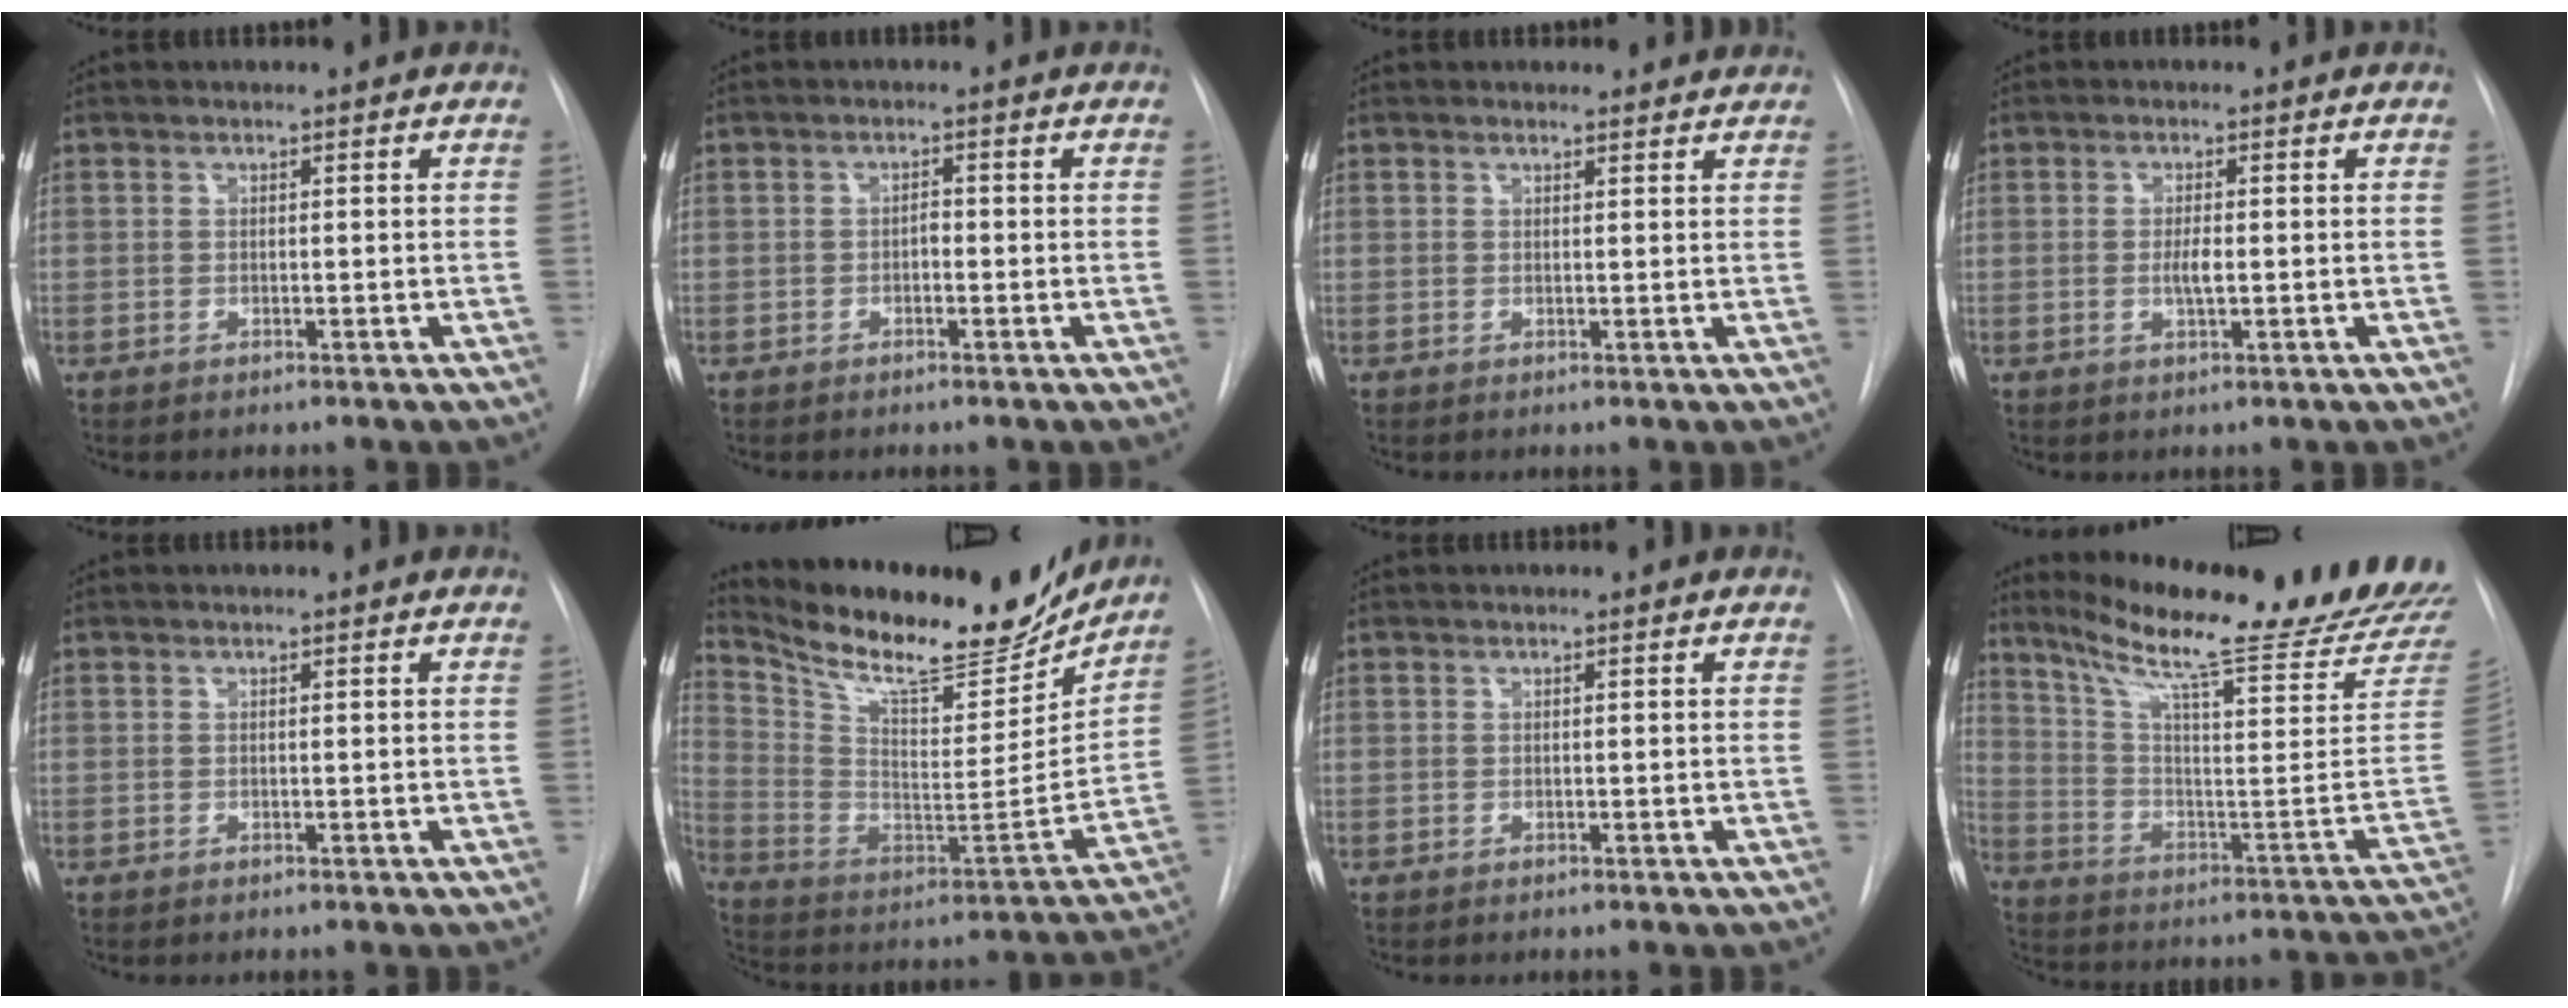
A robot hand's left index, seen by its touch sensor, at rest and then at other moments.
{"total": 1.7, "force": [-1.3, 0.7, 0.9], "torque": [-0.011, -0.001, -0.022]}
{"total": 1.6, "force": [1.4, 0.8, -0.1], "torque": [-0.004, -0.004, 0.004]}
{"total": 2.4, "force": [-1.1, 0.4, 2.1], "torque": [-0.043, -0.007, -0.015]}
{"total": 0.0}
{"total": 23.8, "force": [20.2, 5.9, 11.0], "torque": [-0.195, -0.030, 0.311]}
{"total": 0.0}
{"total": 26.2, "force": [22.3, 0.2, 13.8], "torque": [-0.221, -0.102, 0.310]}